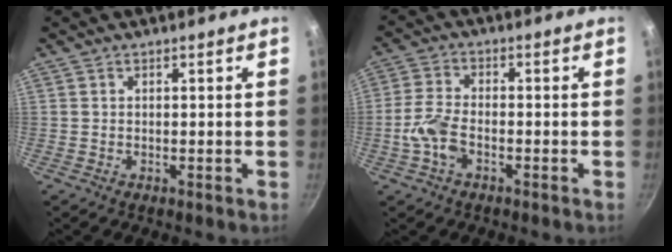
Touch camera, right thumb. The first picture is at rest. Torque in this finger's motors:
{"motor_torque": [-0.07, 0.10, 0.30, 0.29, 0.03]}